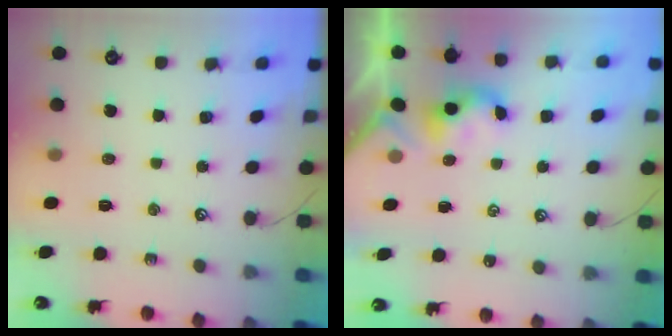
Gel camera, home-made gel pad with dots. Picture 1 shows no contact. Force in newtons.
{"total": 2.4, "press": 2.4, "slide": 0.2}